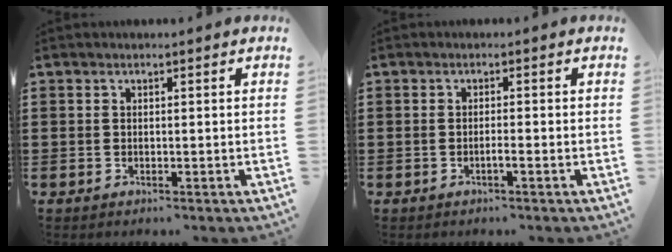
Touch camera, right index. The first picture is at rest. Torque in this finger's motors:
{"motor_torque": [0.29, 0.21, 0.03, 0.03]}